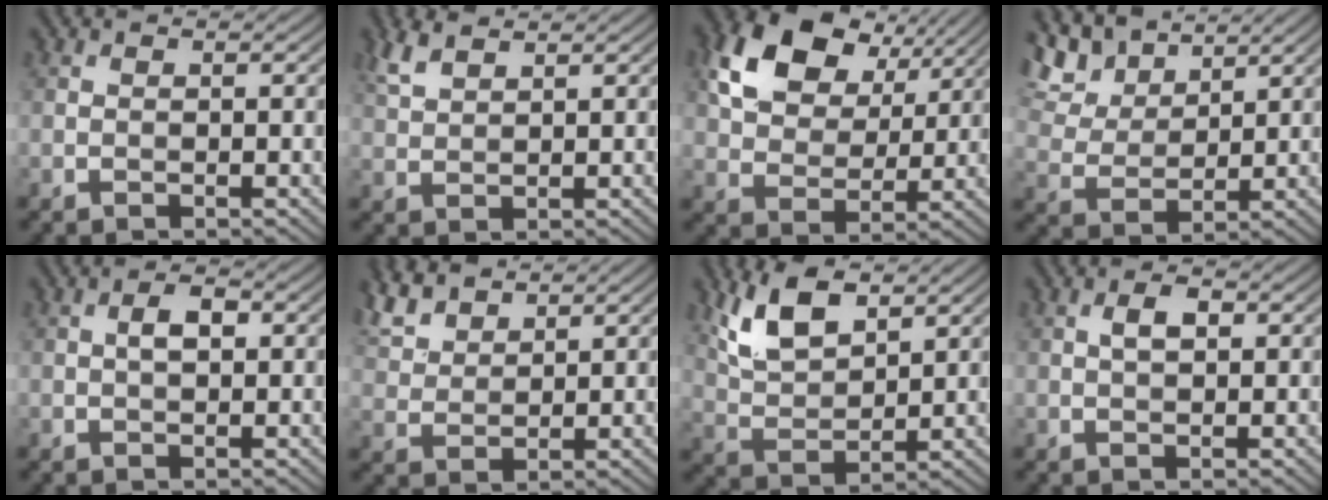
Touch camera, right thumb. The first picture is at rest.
{"total": 3.4, "force": [2.6, 1.0, 1.9], "torque": [-0.053, 0.006, 0.060]}
{"total": 12.5, "force": [6.1, 8.1, 7.3], "torque": [-0.156, 0.013, 0.108]}
{"total": 9.3, "force": [6.7, 4.1, 4.9], "torque": [-0.142, 0.011, 0.127]}
{"total": 2.3, "force": [0.3, 1.1, 2.0], "torque": [-0.034, 0.006, 0.002]}
{"total": 6.2, "force": [4.9, 2.4, 2.9], "torque": [-0.080, 0.014, 0.106]}
{"total": 7.9, "force": [4.8, 3.5, 5.3], "torque": [-0.122, 0.001, 0.100]}
{"total": 2.2, "force": [0.6, 1.1, 1.8], "torque": [-0.034, 0.004, 0.008]}